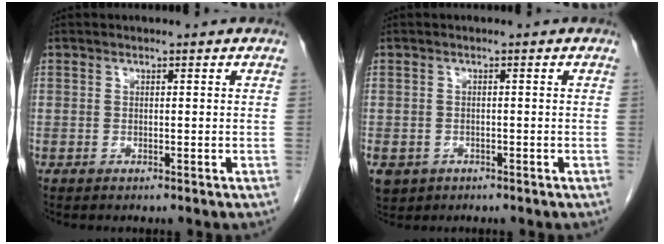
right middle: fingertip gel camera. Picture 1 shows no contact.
{"total": 6.6, "force": [-3.0, 5.3, 2.3], "torque": [-0.067, -0.006, -0.042]}